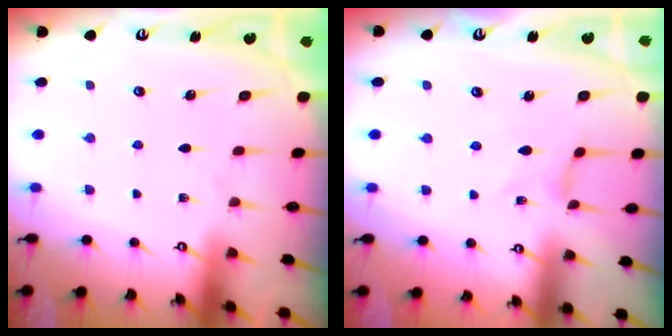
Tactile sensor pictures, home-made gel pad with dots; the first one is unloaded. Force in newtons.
{"total": 0.0}